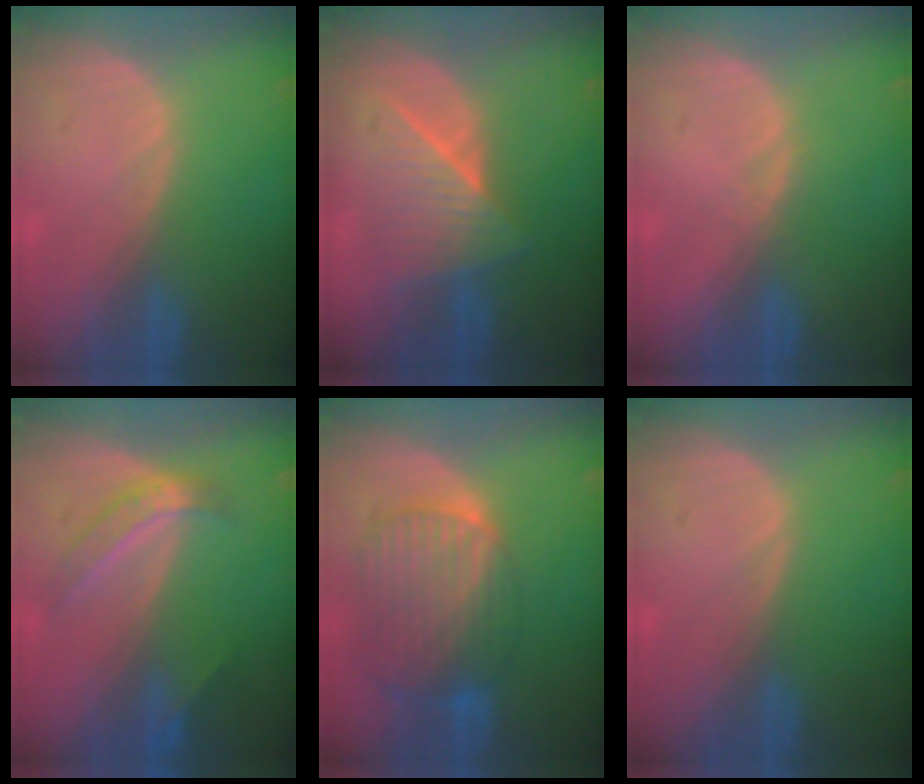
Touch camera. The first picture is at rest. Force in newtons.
{"total": 6.6, "press": 6.6, "slide": 0.6}
{"total": 0.8, "press": 0.6, "slide": 0.5}
{"total": 5.4, "press": 4.7, "slide": 2.5}
{"total": 10.4, "press": 8.8, "slide": 5.5}
{"total": 0.0}